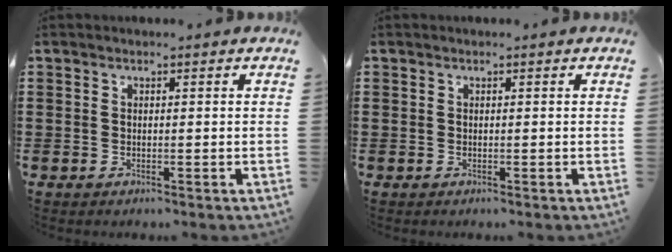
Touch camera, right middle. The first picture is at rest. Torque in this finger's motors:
{"motor_torque": [-1.19, 0.95, 0.02, 0.00]}